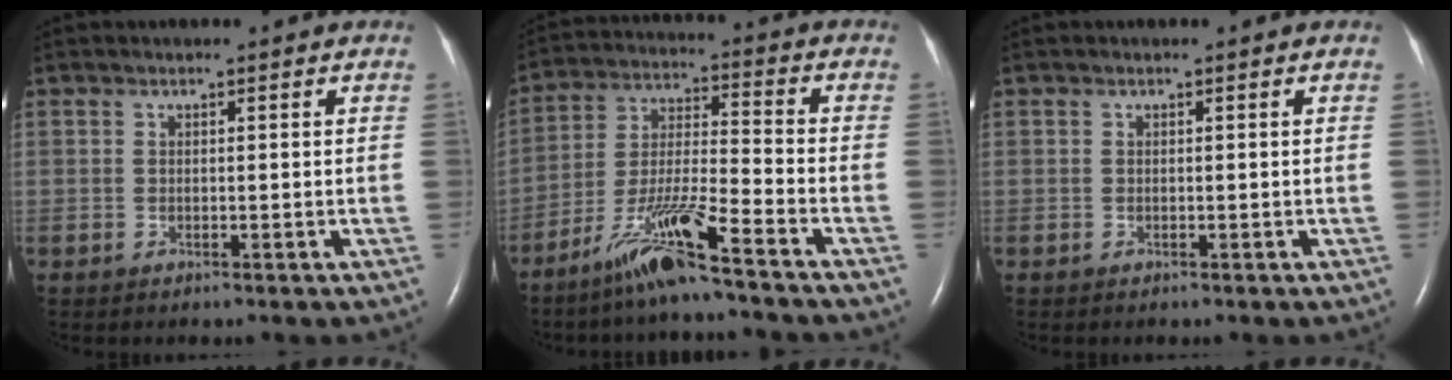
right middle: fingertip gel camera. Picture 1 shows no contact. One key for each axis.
{"total": 10.9, "fx": -7.9, "fy": -0.6, "fz": 7.6, "tx": -0.153, "ty": -0.022, "tz": -0.152}
{"total": 0.0}